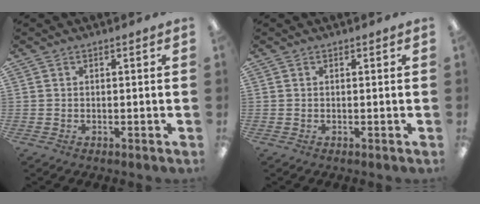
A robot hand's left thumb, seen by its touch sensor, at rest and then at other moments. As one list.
[{"total": 0.0}]